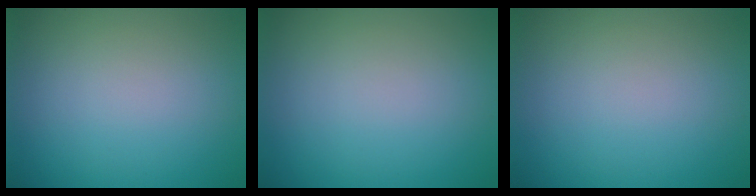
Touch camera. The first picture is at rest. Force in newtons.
{"total": 0.0}
{"total": 0.0}